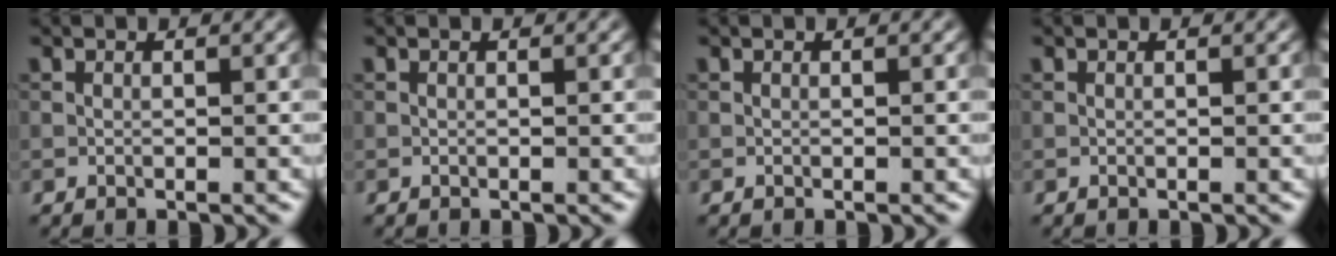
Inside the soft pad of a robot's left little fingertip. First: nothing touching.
{"total": 0.0}
{"total": 0.0}
{"total": 0.0}